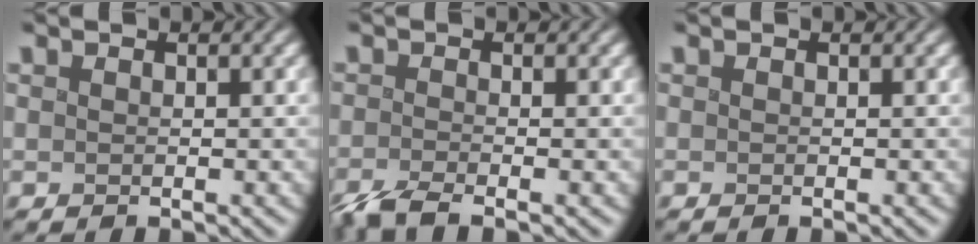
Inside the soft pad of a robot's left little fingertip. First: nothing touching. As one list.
[{"total": 3.0, "force": [-2.3, 0.4, 1.9], "torque": [-0.035, -0.007, -0.054]}, {"total": 0.0}]